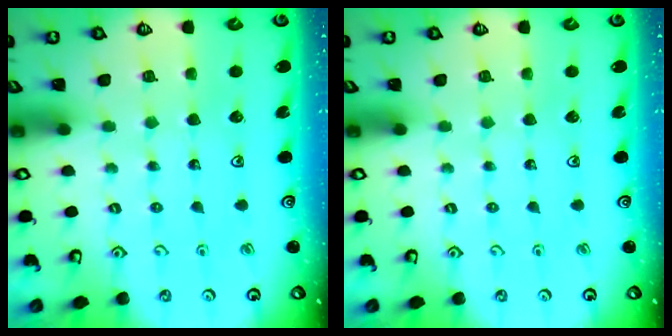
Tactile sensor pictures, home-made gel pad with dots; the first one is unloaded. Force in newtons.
{"total": 0.0}